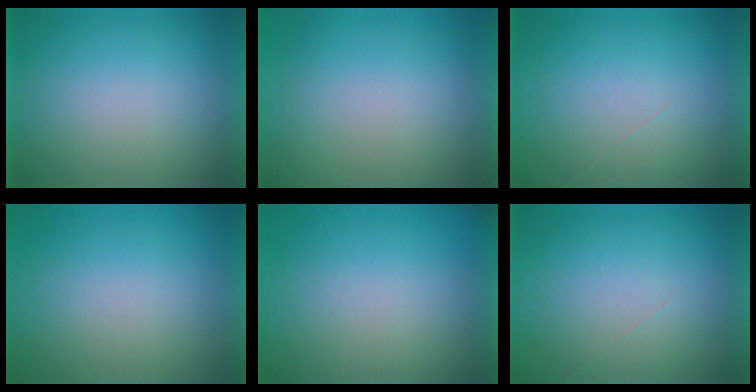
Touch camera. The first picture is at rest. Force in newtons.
{"total": 6.2}
{"total": 1.2}
{"total": 7.1}
{"total": 5.0}
{"total": 1.1}